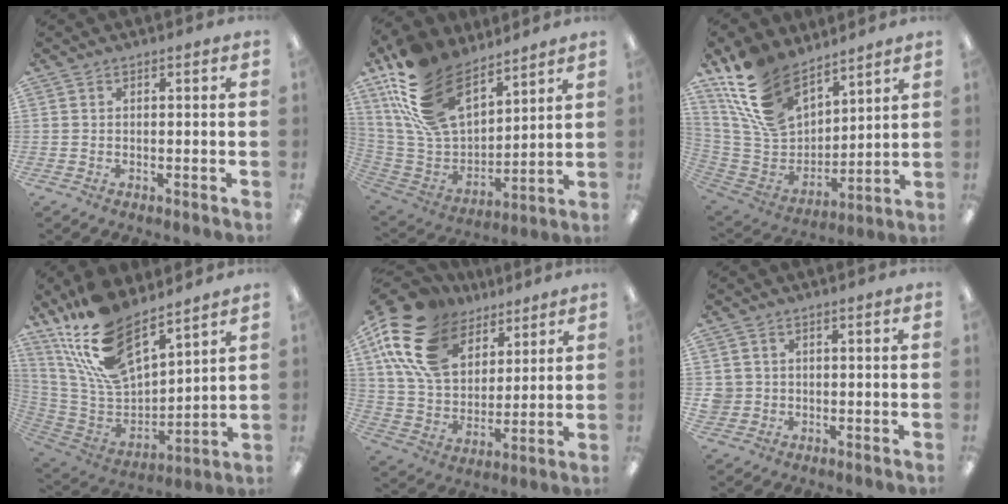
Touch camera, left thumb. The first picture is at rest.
{"total": 22.8, "force": [14.6, 12.3, 12.5], "torque": [-0.275, -0.072, 0.273]}
{"total": 19.4, "force": [13.0, 10.7, 9.6], "torque": [-0.214, -0.063, 0.248]}
{"total": 20.3, "force": [15.1, 8.1, 10.8], "torque": [-0.234, -0.091, 0.275]}
{"total": 20.6, "force": [11.6, 12.4, 11.7], "torque": [-0.255, -0.041, 0.213]}
{"total": 3.0, "force": [0.3, 3.0, 0.3], "torque": [-0.012, 0.006, 0.006]}